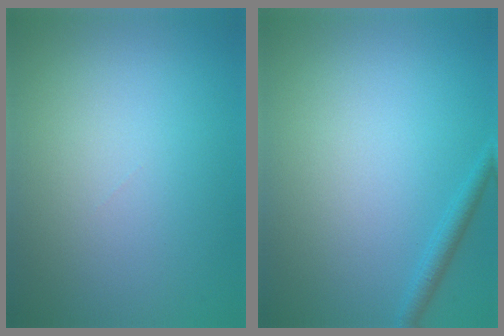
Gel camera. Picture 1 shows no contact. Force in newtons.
{"total": 1.3, "press": 1.3, "slide": 0.1}